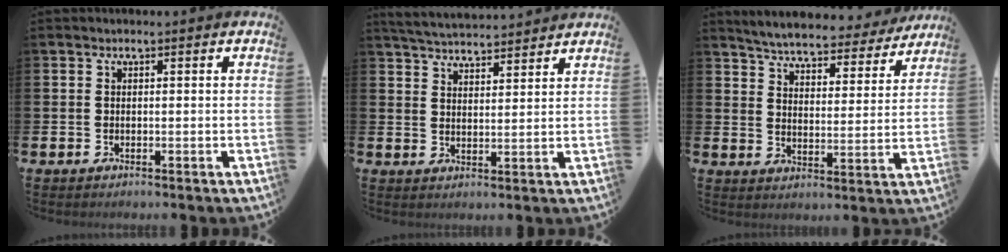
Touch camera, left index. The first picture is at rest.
{"total": 4.6, "force": [4.6, 0.3, 0.3], "torque": [-0.018, -0.032, 0.083]}
{"total": 5.5, "force": [5.3, 0.7, 1.3], "torque": [-0.047, -0.040, 0.088]}